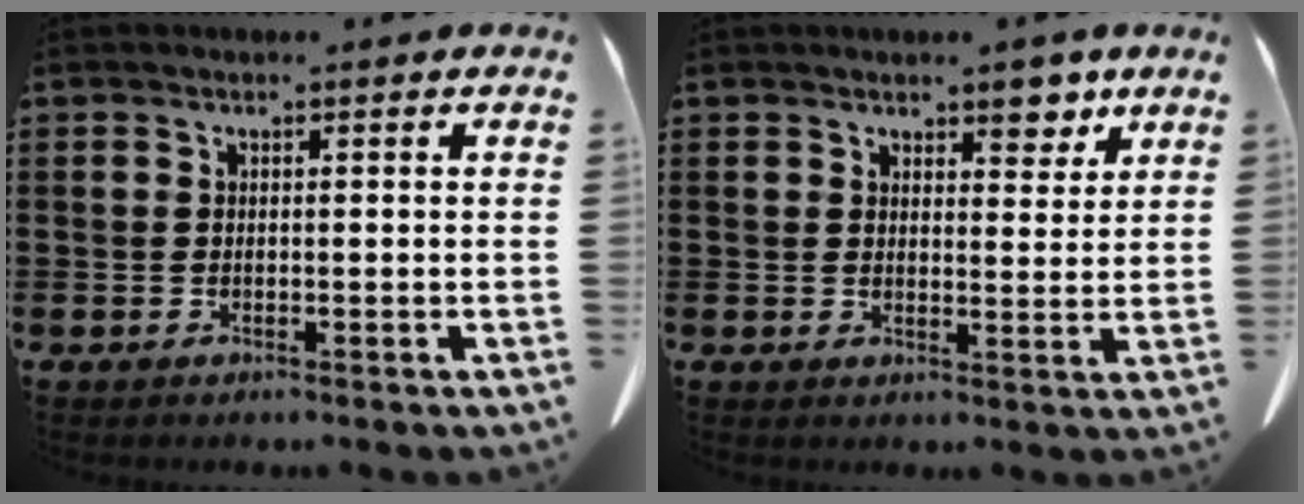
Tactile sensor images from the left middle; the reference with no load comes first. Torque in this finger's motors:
{"motor_torque": [0.14, -0.05, 0.23, 0.01]}